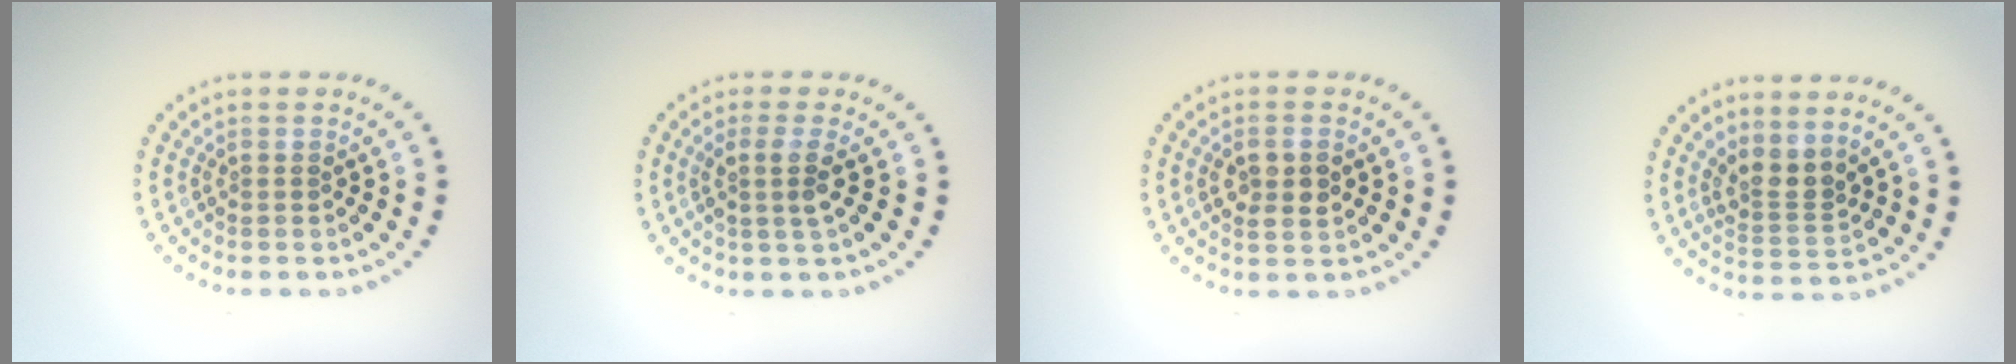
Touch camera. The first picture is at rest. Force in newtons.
{"total": 2.2, "press": 1.8, "slide": 1.3}
{"total": 2.5, "press": 2.5, "slide": 0.2}
{"total": 2.6, "press": 1.9, "slide": 1.8}